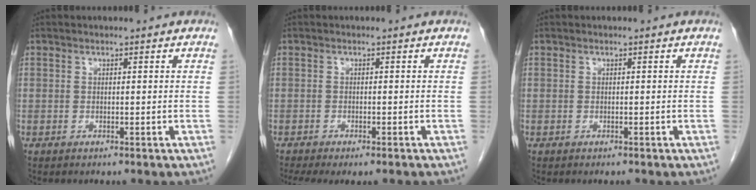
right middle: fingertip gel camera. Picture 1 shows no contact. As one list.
[{"total": 7.7, "force": [-6.3, 1.9, 4.0], "torque": [-0.055, -0.003, -0.092]}, {"total": 0.0}]